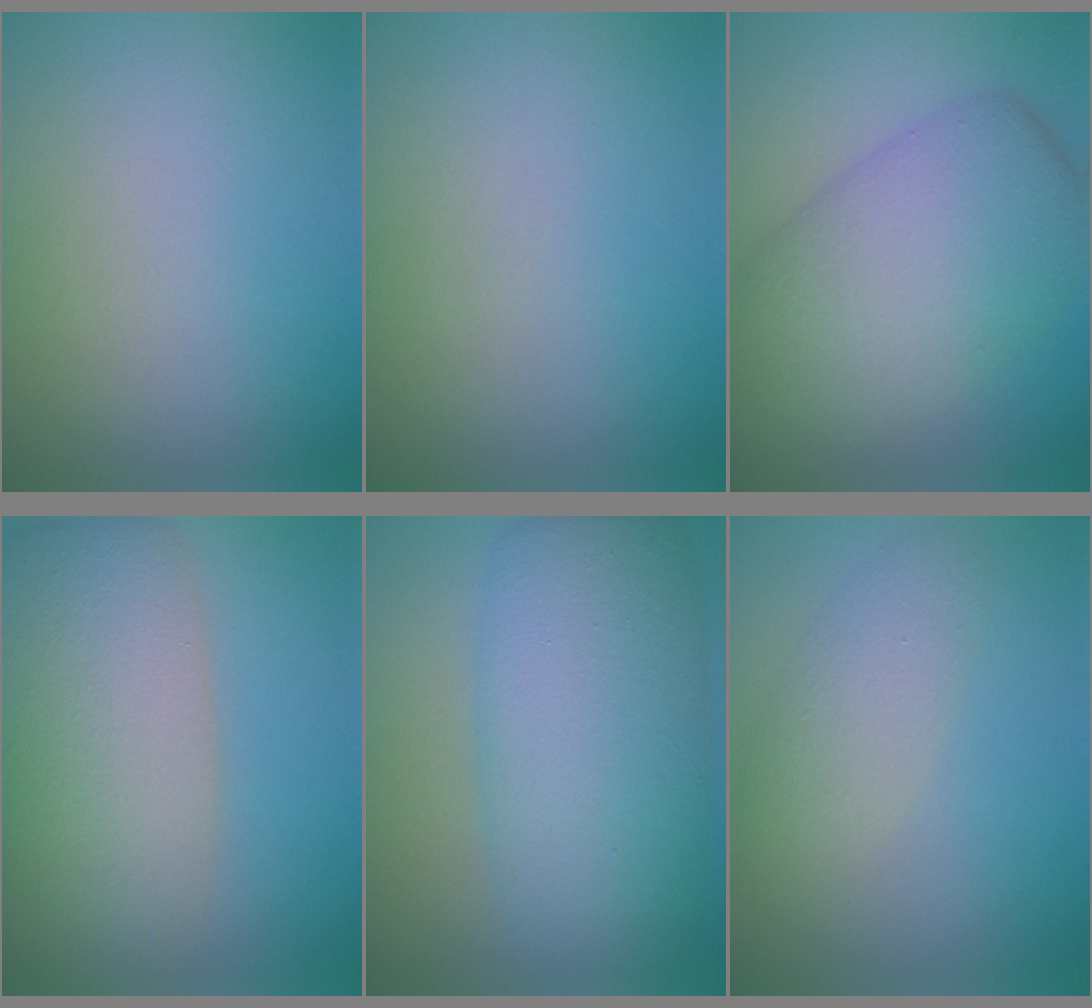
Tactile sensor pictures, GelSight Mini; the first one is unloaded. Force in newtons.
{"total": 0.0}
{"total": 10.5, "press": 10.4, "slide": 0.7}
{"total": 9.7, "press": 9.7, "slide": 0.6}
{"total": 10.2, "press": 10.2, "slide": 0.3}
{"total": 2.8, "press": 2.8, "slide": 0.1}